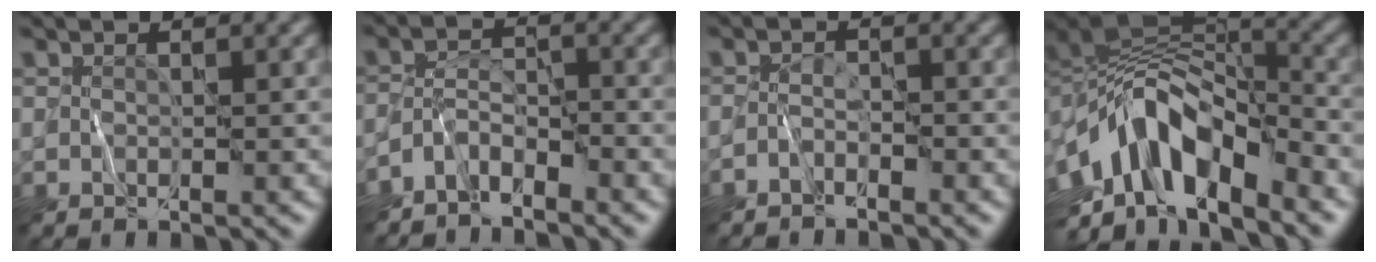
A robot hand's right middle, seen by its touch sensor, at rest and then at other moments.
{"total": 3.0, "force": [-2.6, 0.8, 1.1], "torque": [-0.019, 0.004, -0.061]}
{"total": 1.3, "force": [-1.2, 0.2, 0.5], "torque": [-0.011, 0.007, -0.028]}
{"total": 11.9, "force": [-4.5, 5.6, 9.4], "torque": [-0.159, 0.011, -0.091]}